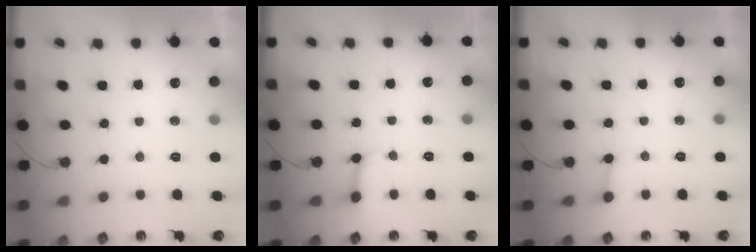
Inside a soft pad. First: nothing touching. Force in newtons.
{"total": 2.8, "press": 2.8, "slide": 0.3}
{"total": 2.0, "press": 2.0, "slide": 0.0}